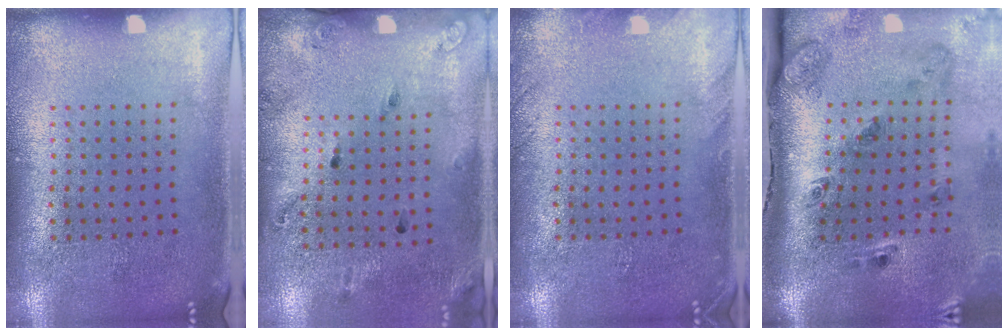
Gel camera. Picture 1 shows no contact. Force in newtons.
{"total": 1.9, "press": 1.1, "slide": 1.5}
{"total": 1.2, "press": 1.2, "slide": 0.1}
{"total": 3.2, "press": 2.1, "slide": 2.5}